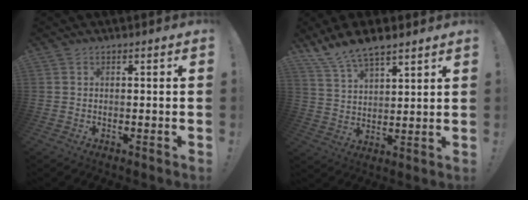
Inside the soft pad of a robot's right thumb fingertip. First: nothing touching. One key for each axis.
{"total": 9.8, "fx": 8.3, "fy": 3.3, "fz": 3.9, "tx": -0.079, "ty": -0.052, "tz": 0.160}